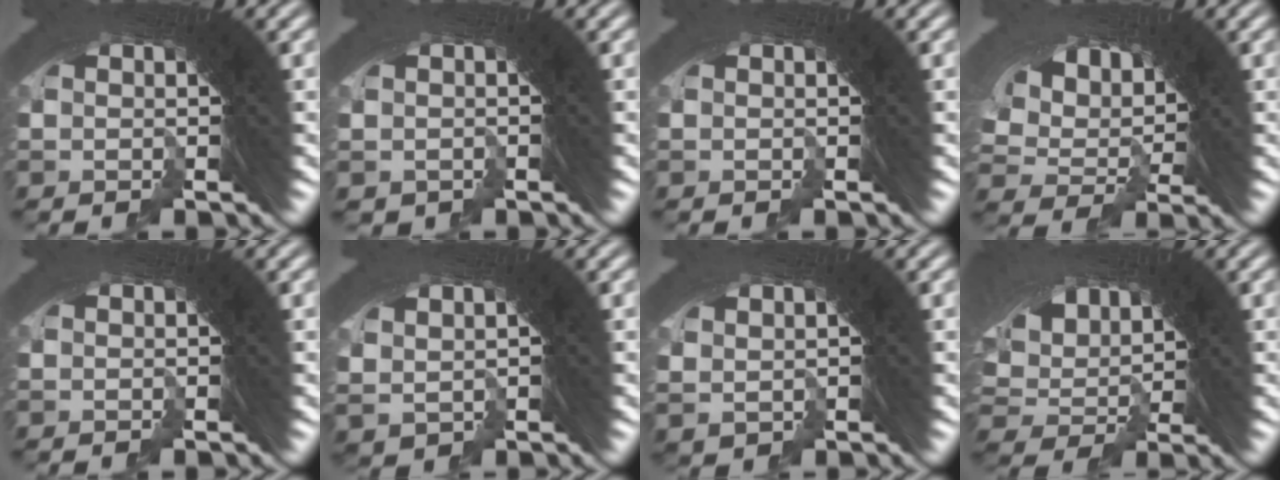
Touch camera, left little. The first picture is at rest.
{"total": 1.3, "force": [-0.6, 0.8, -0.8], "torque": [0.003, -0.006, -0.005]}
{"total": 0.0}
{"total": 7.5, "force": [-1.6, 6.1, 4.0], "torque": [-0.115, -0.030, -0.015]}
{"total": 0.0}
{"total": 3.6, "force": [-0.3, 3.3, 1.5], "torque": [-0.059, -0.009, 0.002]}
{"total": 2.4, "force": [-0.1, 2.3, 0.9], "torque": [-0.039, -0.005, 0.005]}
{"total": 7.6, "force": [-0.6, 6.0, 4.7], "torque": [-0.119, -0.023, 0.000]}